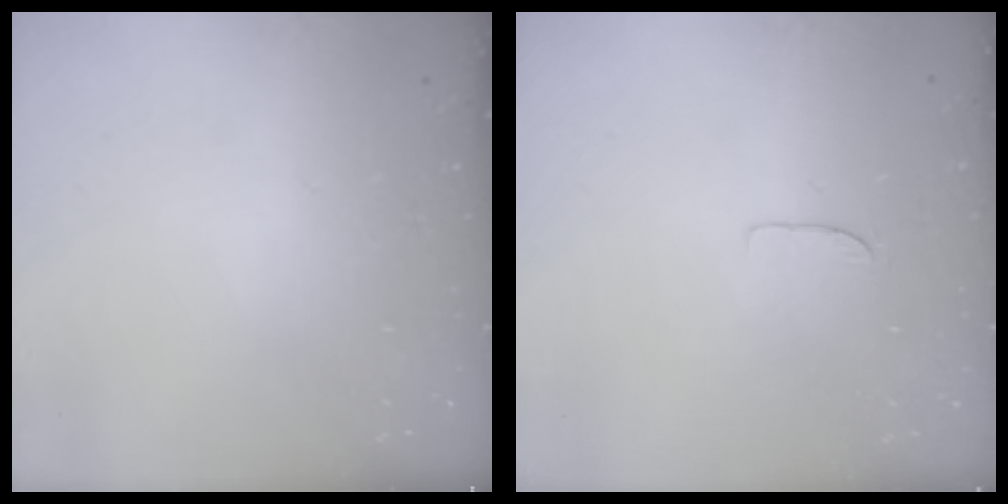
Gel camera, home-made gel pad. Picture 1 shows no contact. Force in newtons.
{"total": 3.6, "press": 3.6, "slide": 0.2}